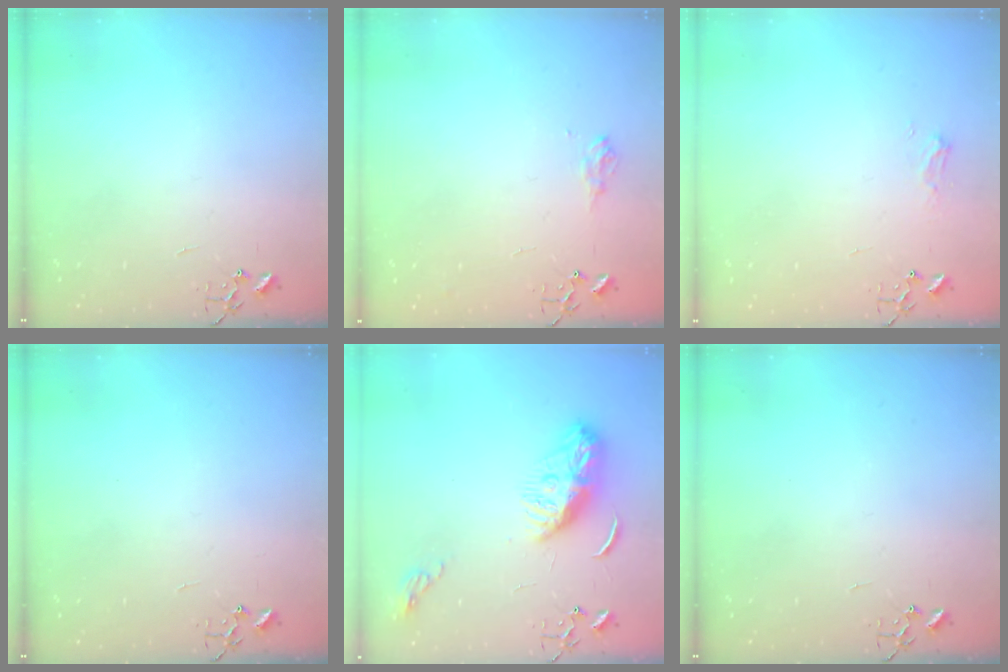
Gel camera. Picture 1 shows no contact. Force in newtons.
{"total": 8.0, "press": 8.0, "slide": 1.0}
{"total": 6.0, "press": 6.0, "slide": 0.7}
{"total": 0.0}
{"total": 10.9, "press": 10.9, "slide": 0.4}
{"total": 0.0}